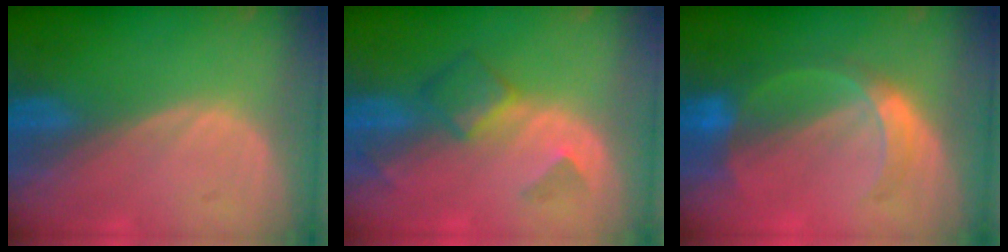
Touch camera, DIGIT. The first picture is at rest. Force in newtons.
{"total": 4.9, "press": 4.3, "slide": 2.2}
{"total": 6.1, "press": 5.5, "slide": 2.8}